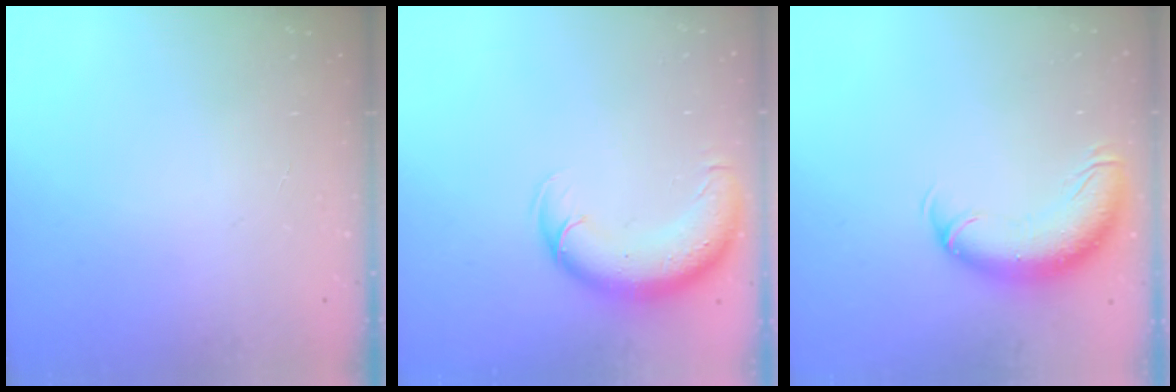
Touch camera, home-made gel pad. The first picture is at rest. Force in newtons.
{"total": 11.0, "press": 10.6, "slide": 2.8}
{"total": 11.9, "press": 11.6, "slide": 2.7}